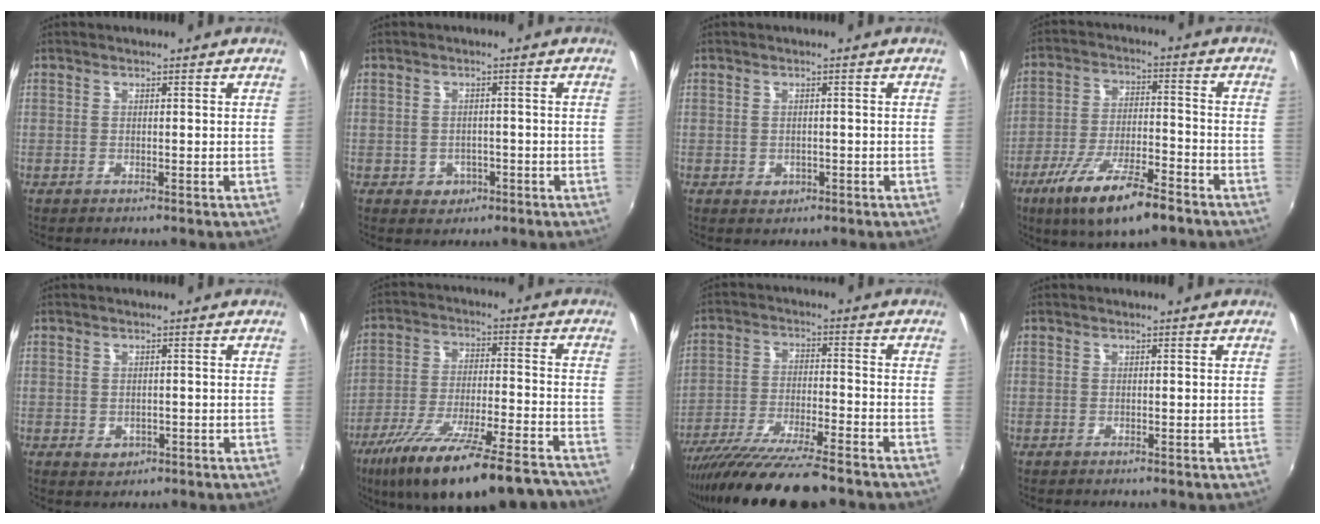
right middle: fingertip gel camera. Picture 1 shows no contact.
{"total": 3.8, "force": [-1.5, 3.3, 1.1], "torque": [-0.030, 0.003, -0.014]}
{"total": 2.2, "force": [-0.7, 1.8, 0.9], "torque": [-0.017, -0.002, -0.007]}
{"total": 15.0, "force": [-9.8, 3.6, 10.8], "torque": [-0.213, -0.034, -0.168]}
{"total": 2.5, "force": [-0.7, 2.1, 1.2], "torque": [-0.022, -0.002, -0.006]}
{"total": 23.4, "force": [-18.7, 4.2, 13.5], "torque": [-0.240, -0.050, -0.285]}
{"total": 16.5, "force": [-13.8, 1.5, 8.9], "torque": [-0.177, -0.043, -0.232]}
{"total": 0.0}